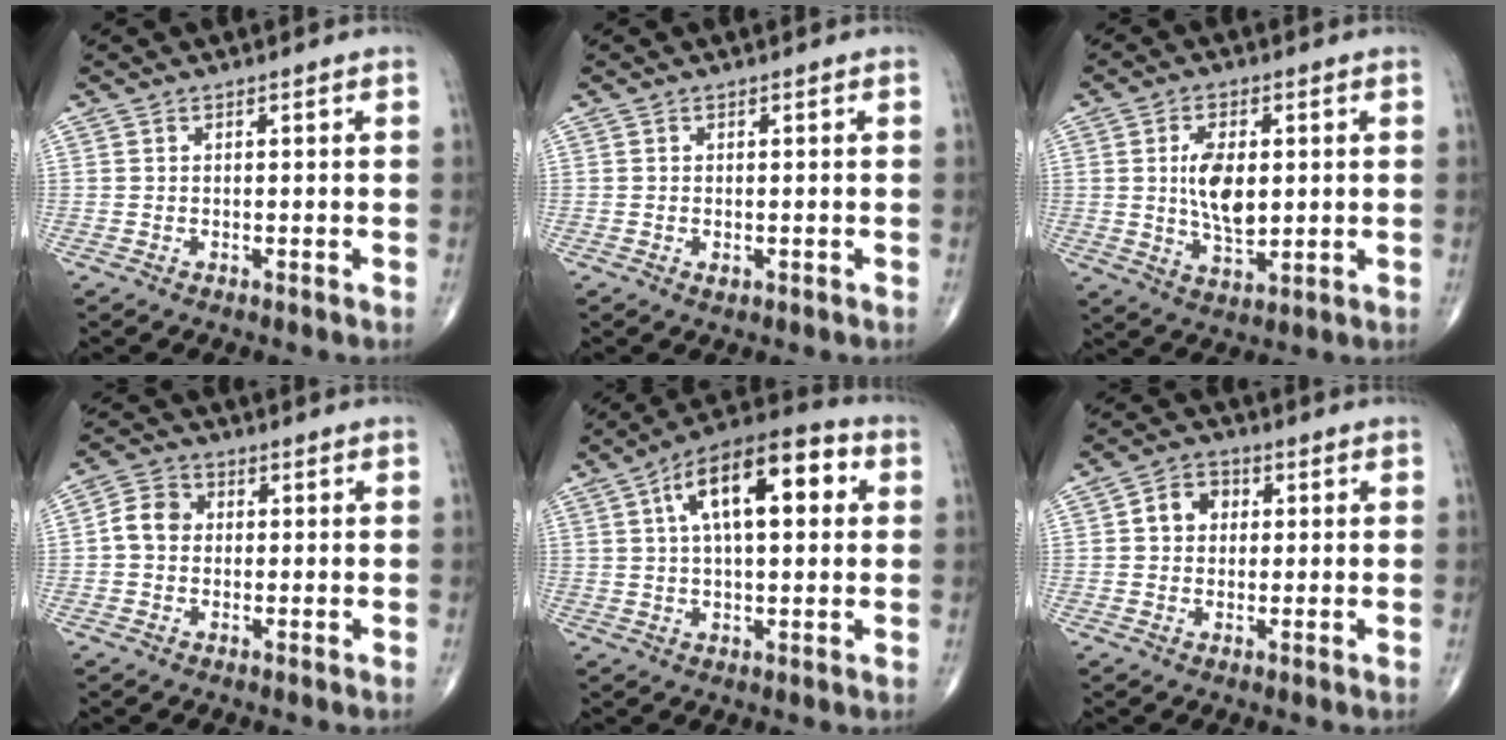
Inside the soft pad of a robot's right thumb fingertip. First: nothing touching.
{"total": 0.8, "force": [-0.2, 0.4, 0.6], "torque": [-0.009, -0.002, -0.003]}
{"total": 9.3, "force": [1.1, 5.0, 7.8], "torque": [-0.131, -0.013, 0.026]}
{"total": 5.0, "force": [0.0, 4.2, 2.7], "torque": [-0.041, 0.014, -0.010]}
{"total": 16.9, "force": [4.6, 7.5, 14.4], "torque": [-0.209, 0.026, 0.064]}
{"total": 5.3, "force": [0.9, 4.4, 2.9], "torque": [-0.028, 0.011, 0.007]}